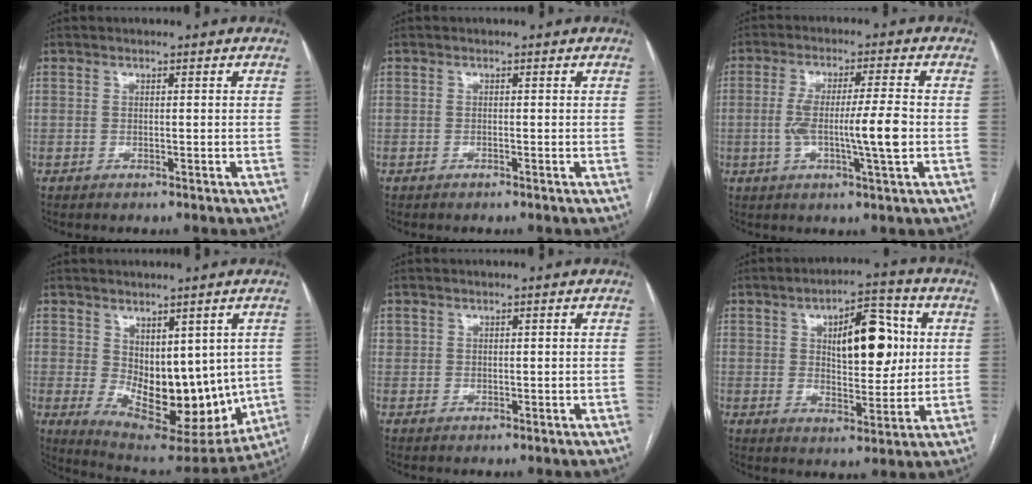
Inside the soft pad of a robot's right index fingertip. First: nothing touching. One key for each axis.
{"total": 0.0}
{"total": 9.3, "fx": -1.3, "fy": 0.2, "fz": 9.2, "tx": -0.167, "ty": 0.002, "tz": -0.025}
{"total": 16.3, "fx": -1.4, "fy": 8.6, "fz": 13.7, "tx": -0.196, "ty": -0.019, "tz": 0.006}
{"total": 1.1, "fx": 0.6, "fy": 0.8, "fz": 0.3, "tx": 0.002, "ty": 0.003, "tz": 0.011}
{"total": 11.8, "fx": 2.8, "fy": 4.8, "fz": 10.5, "tx": -0.152, "ty": 0.016, "tz": 0.047}